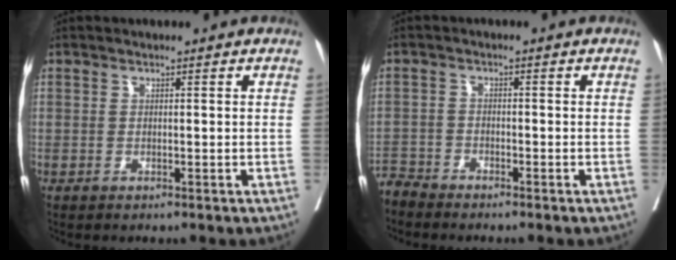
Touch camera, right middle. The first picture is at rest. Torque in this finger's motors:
{"motor_torque": [-0.20, -0.12, 0.00, -0.01]}